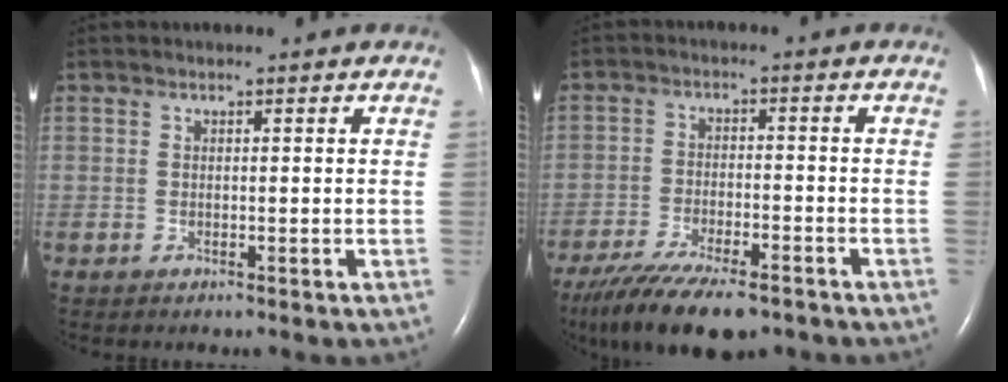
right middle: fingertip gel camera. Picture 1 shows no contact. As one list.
[{"total": 14.7, "force": [-11.3, 4.0, 8.5], "torque": [-0.163, -0.030, -0.184]}]